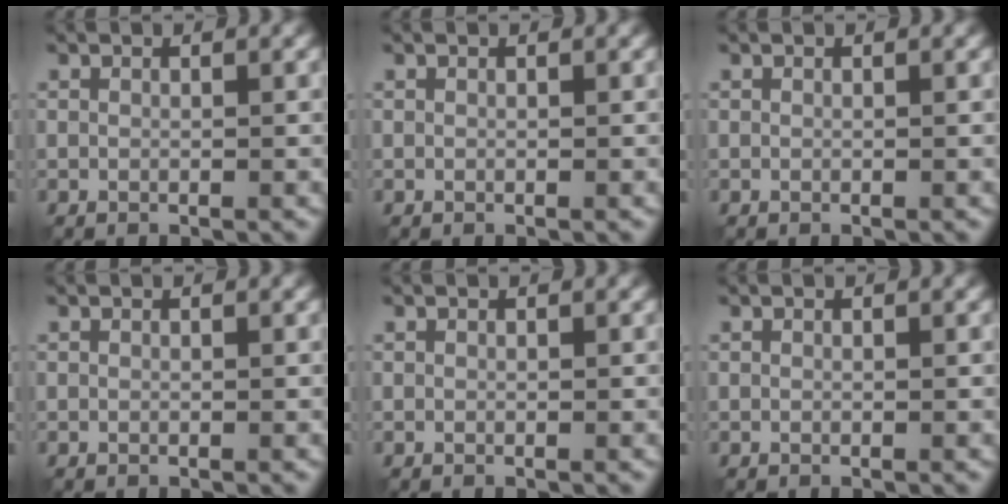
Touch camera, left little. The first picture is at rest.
{"total": 0.0}
{"total": 0.0}
{"total": 0.0}
{"total": 0.0}
{"total": 0.0}